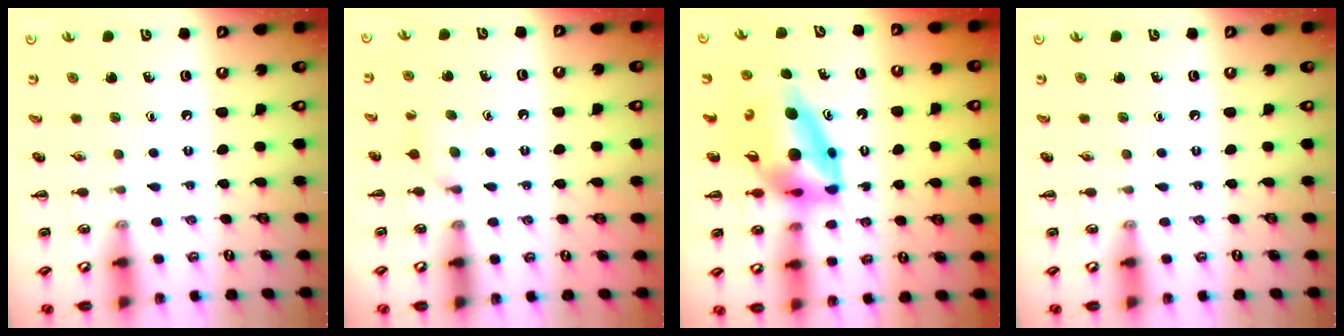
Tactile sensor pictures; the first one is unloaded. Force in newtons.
{"total": 4.4, "press": 4.1, "slide": 1.5}
{"total": 10.0, "press": 9.6, "slide": 3.0}
{"total": 0.0}